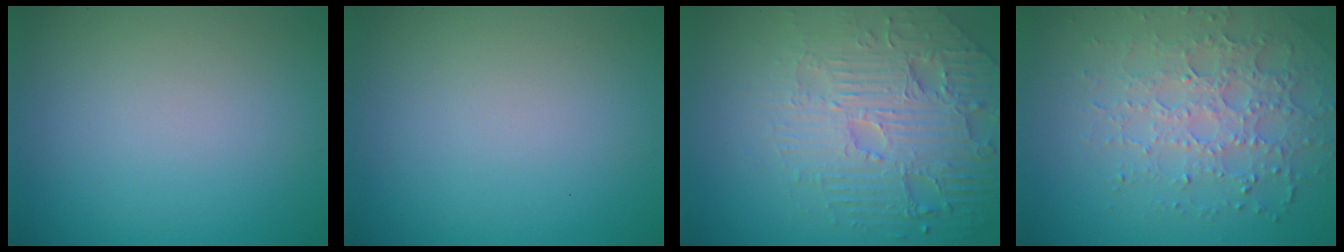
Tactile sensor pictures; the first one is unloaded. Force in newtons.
{"total": 0.0}
{"total": 6.9, "press": 5.3, "slide": 4.4}
{"total": 4.6, "press": 4.0, "slide": 2.2}